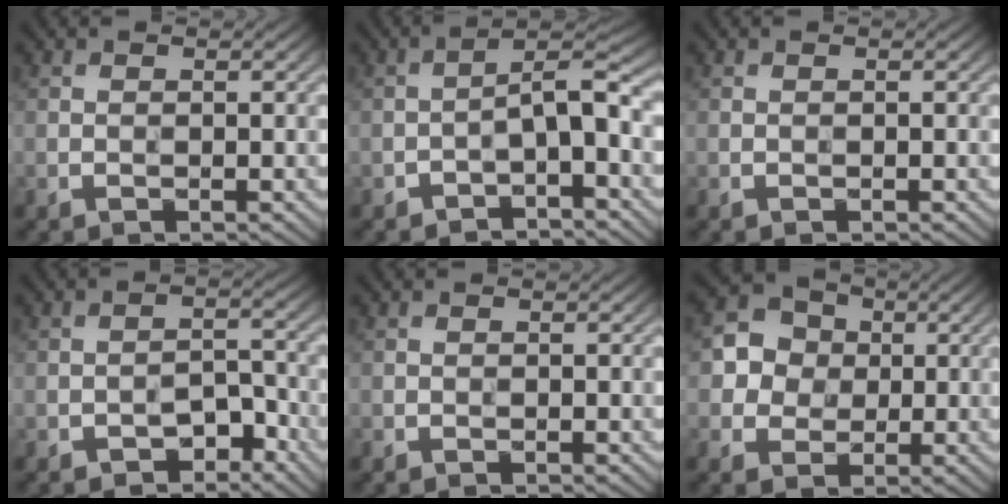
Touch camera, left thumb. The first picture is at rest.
{"total": 4.7, "force": [-2.0, 1.5, 3.9], "torque": [-0.060, 0.016, -0.040]}
{"total": 0.0}
{"total": 3.6, "force": [-2.5, 1.8, 1.9], "torque": [-0.023, 0.009, -0.038]}
{"total": 0.0}
{"total": 5.3, "force": [0.6, 4.9, 1.9], "torque": [-0.042, 0.007, -0.007]}